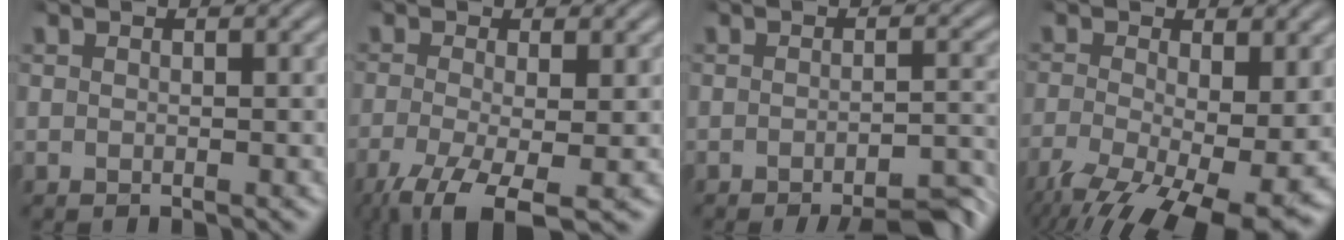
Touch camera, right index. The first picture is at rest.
{"total": 6.2, "force": [-3.7, 2.6, 4.2], "torque": [-0.098, -0.055, -0.034]}
{"total": 6.5, "force": [-5.3, 1.5, 3.4], "torque": [-0.033, -0.014, -0.080]}
{"total": 10.3, "force": [-4.7, 4.9, 7.7], "torque": [-0.131, -0.069, -0.039]}